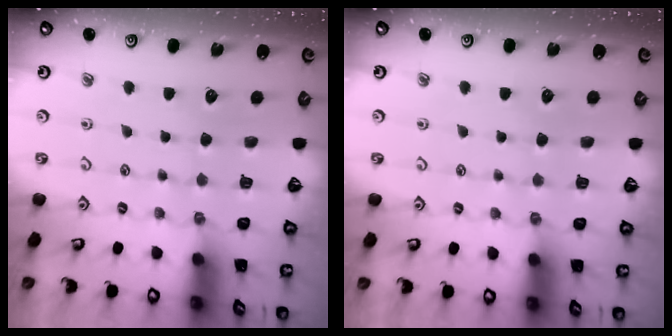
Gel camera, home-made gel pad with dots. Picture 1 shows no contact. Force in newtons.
{"total": 0.0}